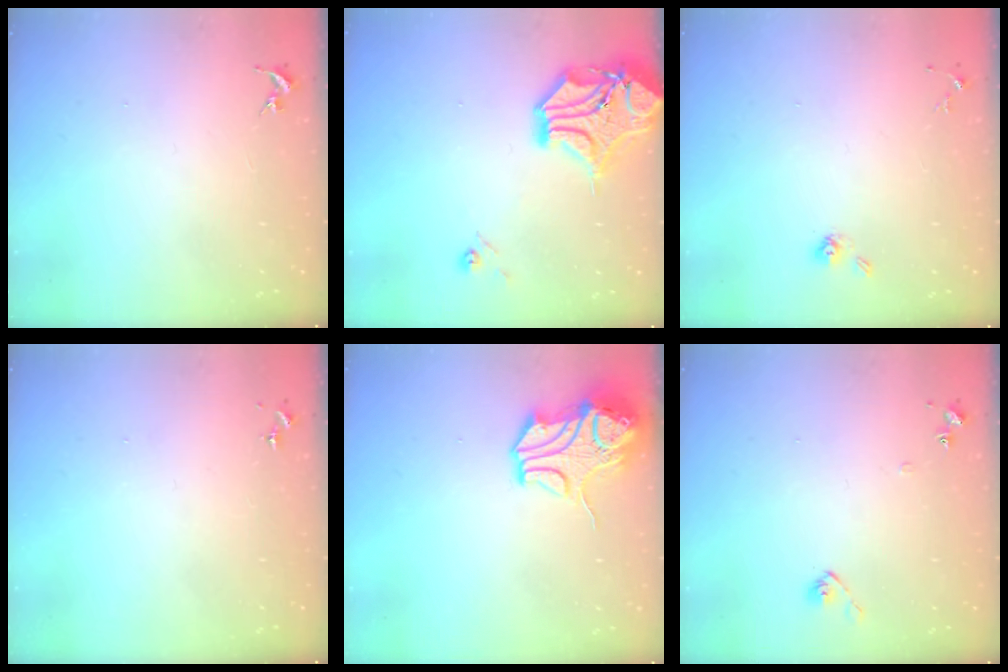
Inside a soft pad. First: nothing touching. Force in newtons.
{"total": 16.2, "press": 16.0, "slide": 2.6}
{"total": 5.4, "press": 5.2, "slide": 1.5}
{"total": 0.0}
{"total": 13.5, "press": 13.4, "slide": 2.1}
{"total": 5.4, "press": 5.4, "slide": 0.4}